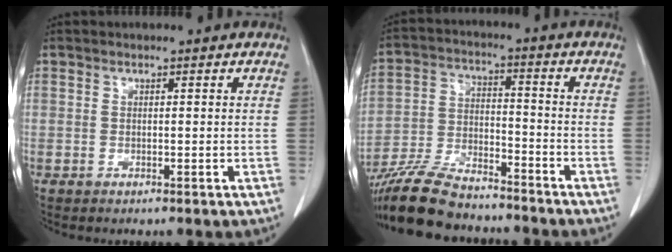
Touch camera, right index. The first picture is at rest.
{"total": 14.4, "force": [-12.6, 3.8, 5.7], "torque": [-0.107, -0.010, -0.221]}